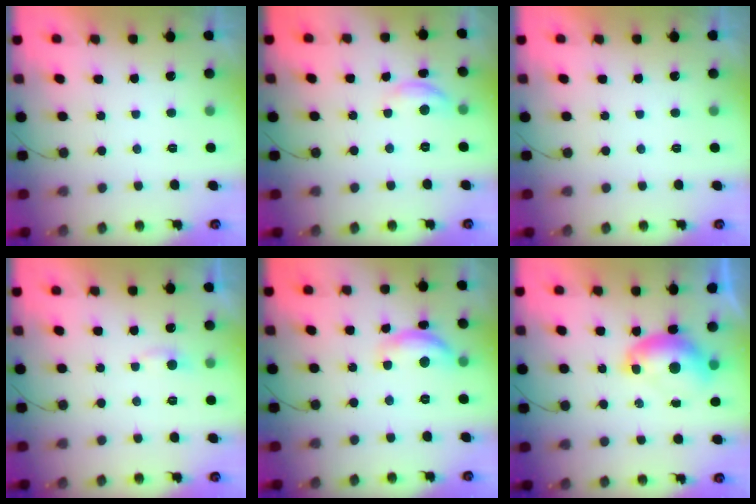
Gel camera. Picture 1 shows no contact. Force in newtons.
{"total": 6.9, "press": 6.9, "slide": 0.5}
{"total": 0.0}
{"total": 3.0, "press": 3.0, "slide": 0.3}
{"total": 11.0, "press": 11.0, "slide": 0.4}
{"total": 7.2, "press": 7.2, "slide": 0.3}